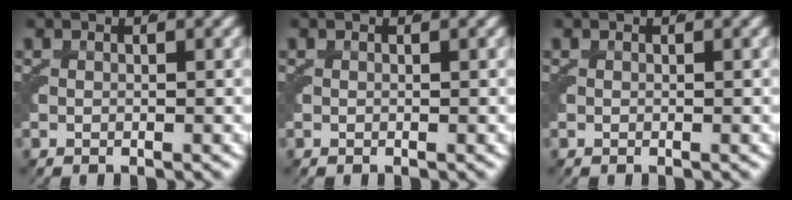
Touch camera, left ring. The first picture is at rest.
{"total": 0.0}
{"total": 0.0}